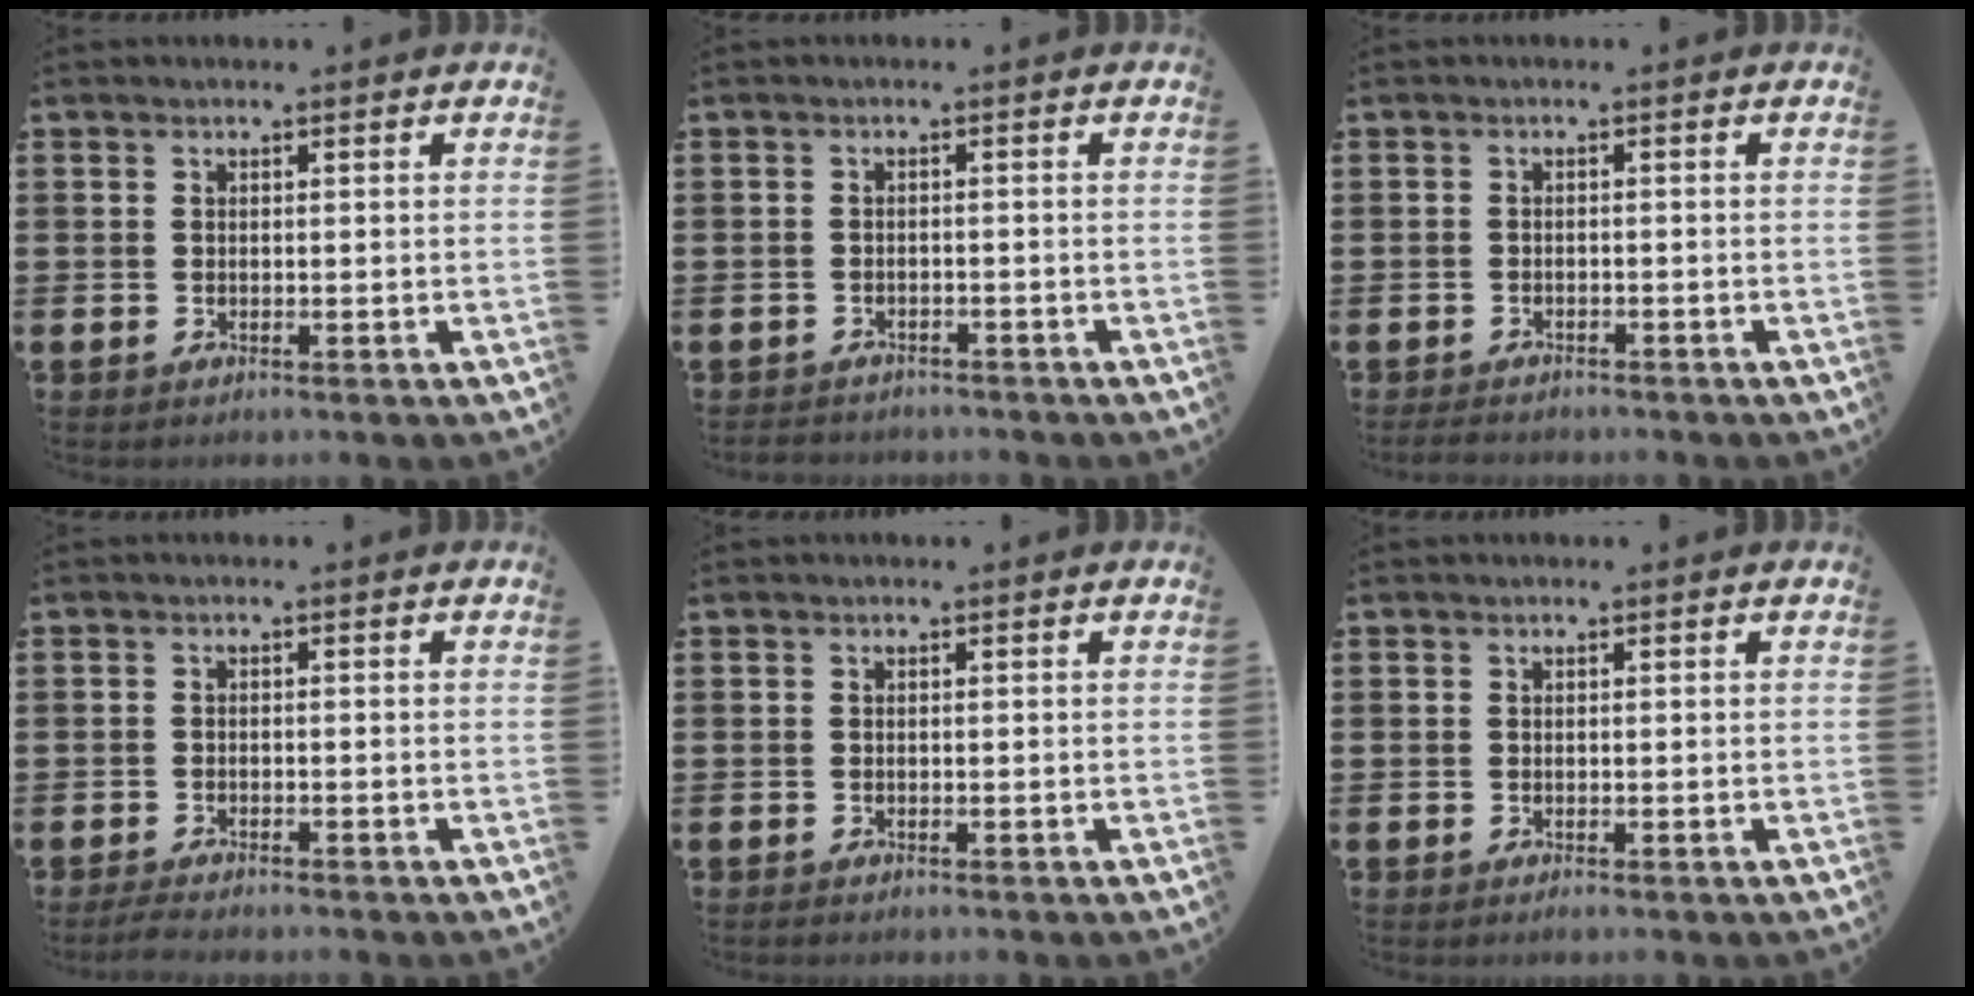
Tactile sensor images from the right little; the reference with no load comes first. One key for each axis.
{"total": 1.2, "fx": -1.2, "fy": 0.2, "fz": -0.1, "tx": -0.001, "ty": 0.002, "tz": -0.027}
{"total": 1.3, "fx": -1.2, "fy": 0.2, "fz": 0.3, "tx": -0.008, "ty": 0.002, "tz": -0.026}
{"total": 1.5, "fx": -1.4, "fy": 0.2, "fz": 0.6, "tx": -0.012, "ty": 0.003, "tz": -0.028}
{"total": 0.0}
{"total": 0.0}